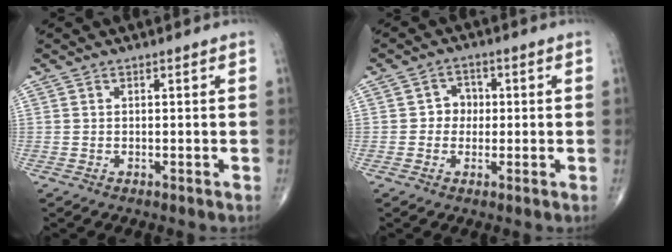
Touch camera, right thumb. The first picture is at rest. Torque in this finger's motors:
{"motor_torque": [0.02, 0.25, 0.05, -0.04, 0.00]}